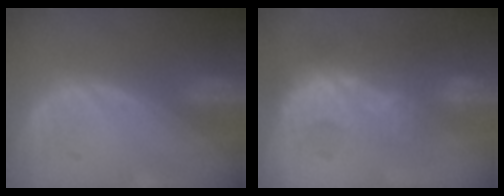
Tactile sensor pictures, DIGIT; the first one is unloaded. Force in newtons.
{"total": 9.4, "press": 8.4, "slide": 4.3}